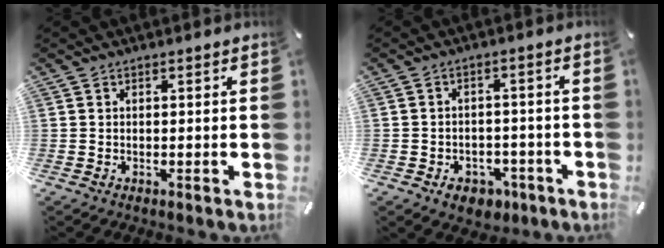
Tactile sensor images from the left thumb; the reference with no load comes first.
{"total": 5.9, "force": [-3.0, 4.3, 2.7], "torque": [-0.051, 0.017, -0.052]}